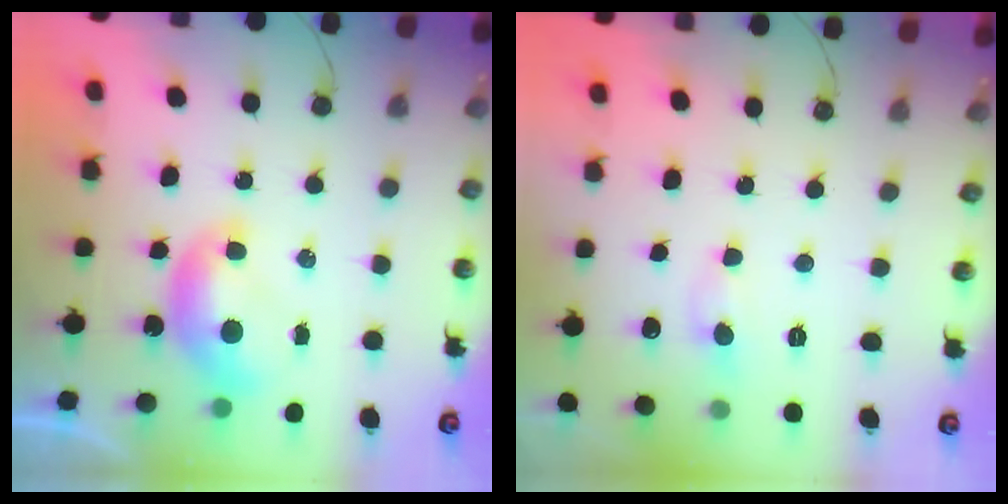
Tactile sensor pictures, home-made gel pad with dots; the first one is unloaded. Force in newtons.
{"total": 0.9, "press": 0.6, "slide": 0.6}